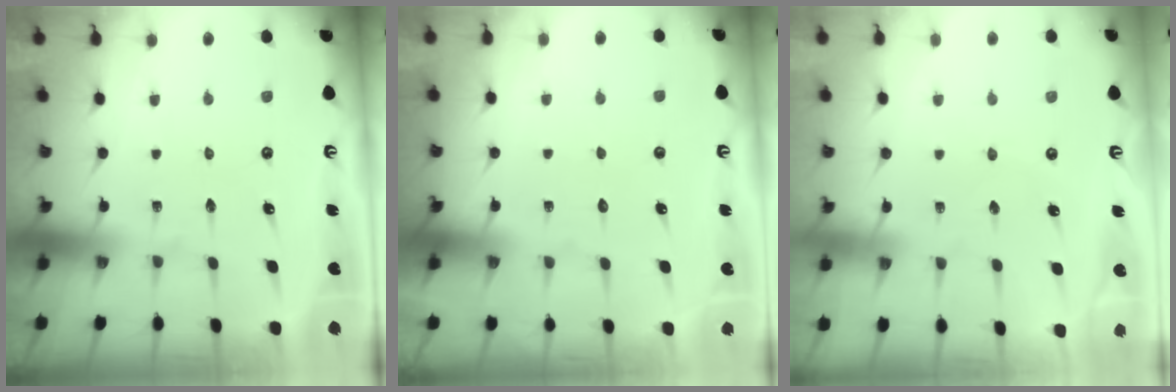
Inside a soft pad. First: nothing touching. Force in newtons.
{"total": 0.8, "press": 0.8, "slide": 0.1}
{"total": 1.7, "press": 1.7, "slide": 0.3}